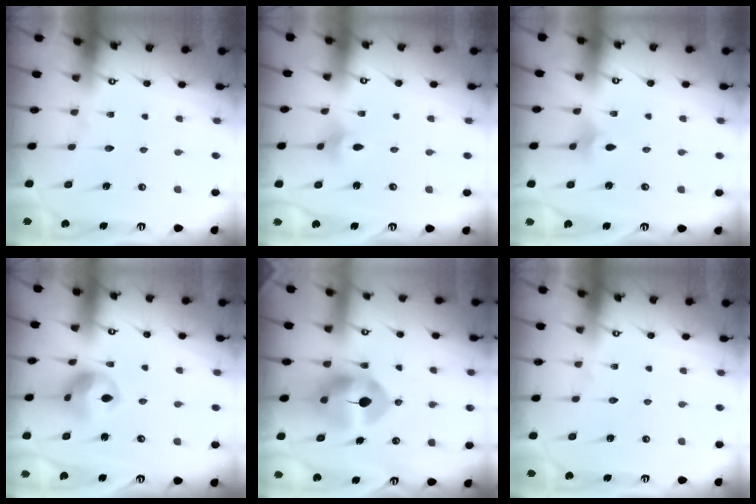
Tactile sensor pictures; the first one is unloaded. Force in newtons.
{"total": 3.1, "press": 3.1, "slide": 0.6}
{"total": 3.0, "press": 2.9, "slide": 0.8}
{"total": 11.1, "press": 11.0, "slide": 1.5}
{"total": 9.4, "press": 9.2, "slide": 1.6}
{"total": 0.0}